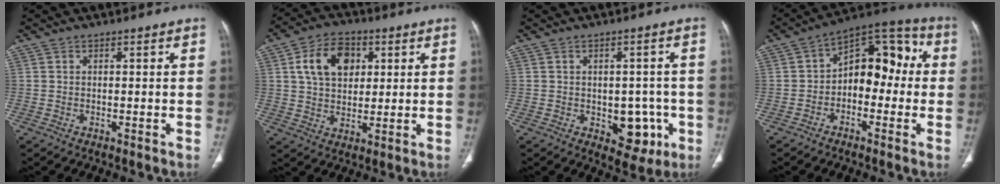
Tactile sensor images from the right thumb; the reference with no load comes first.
{"total": 11.4, "force": [3.5, 7.9, 7.4], "torque": [-0.102, -0.001, 0.058]}
{"total": 8.0, "force": [-2.2, 5.3, 5.6], "torque": [-0.032, 0.007, -0.017]}
{"total": 12.6, "force": [-0.6, 8.2, 9.5], "torque": [-0.090, 0.051, -0.028]}